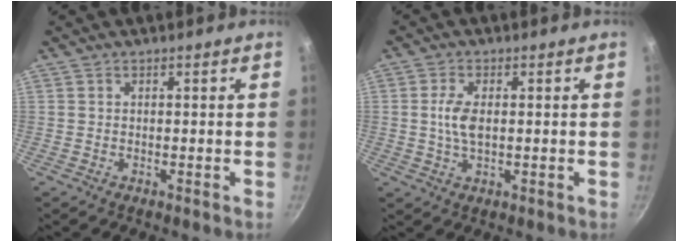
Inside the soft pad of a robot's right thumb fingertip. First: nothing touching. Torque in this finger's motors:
{"motor_torque": [0.87, 1.14, 0.77, -0.35, 0.04]}